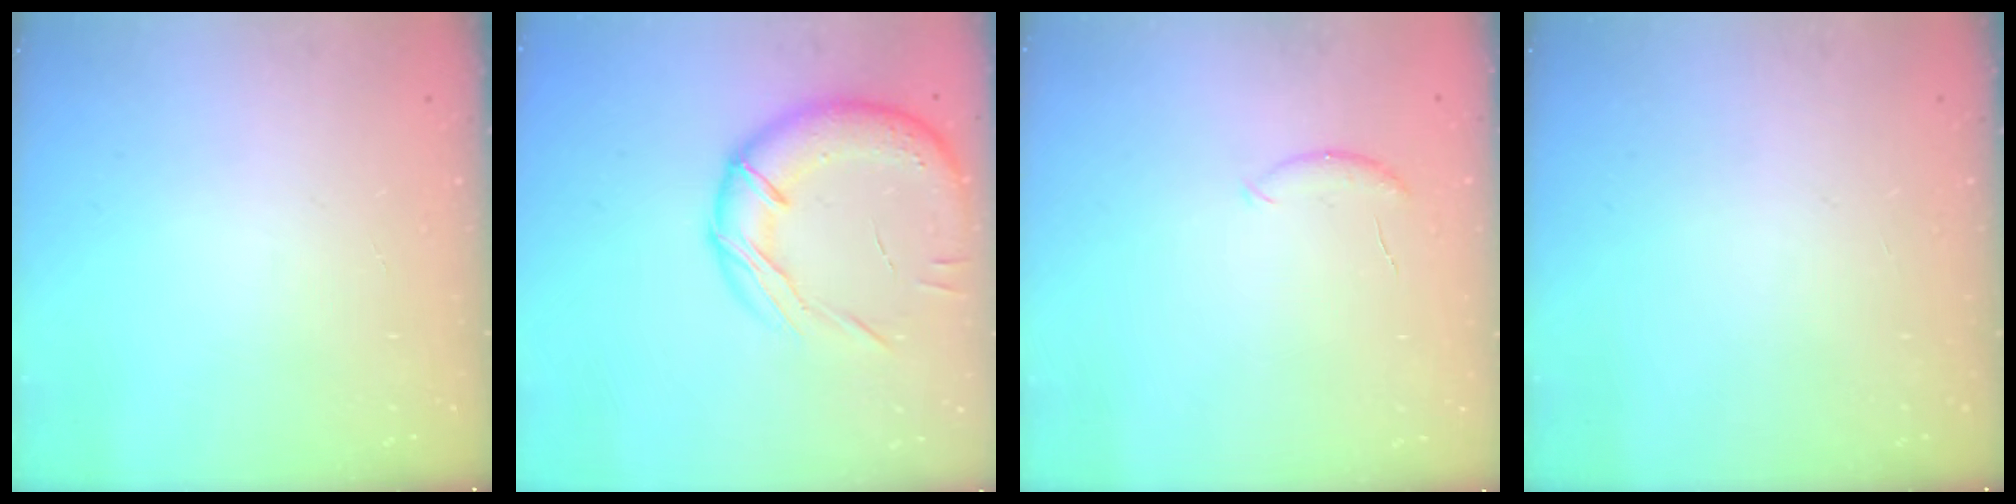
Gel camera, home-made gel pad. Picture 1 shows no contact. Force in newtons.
{"total": 17.7, "press": 17.4, "slide": 3.2}
{"total": 6.2, "press": 6.1, "slide": 0.9}
{"total": 0.0}